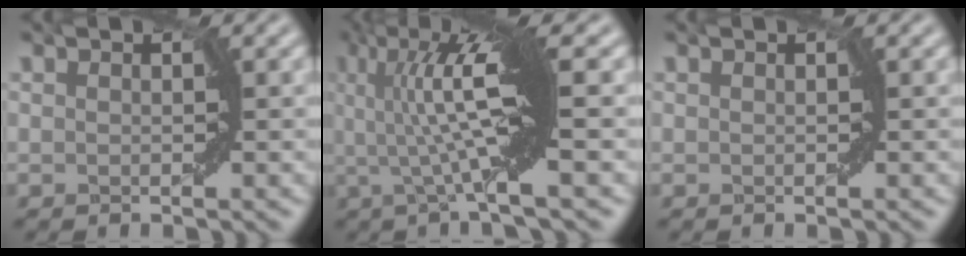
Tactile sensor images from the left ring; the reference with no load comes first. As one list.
[{"total": 8.4, "force": [1.2, 1.5, 8.2], "torque": [-0.139, 0.007, 0.017]}, {"total": 0.0}]